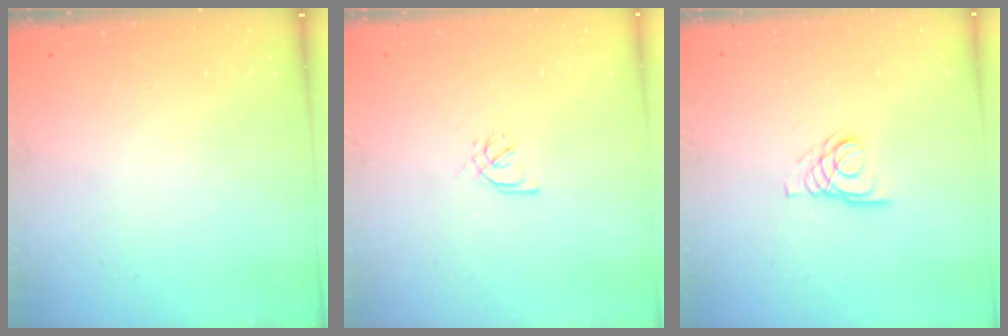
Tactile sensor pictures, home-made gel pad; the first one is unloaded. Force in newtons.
{"total": 2.4, "press": 2.3, "slide": 0.6}
{"total": 2.8, "press": 2.8, "slide": 0.3}